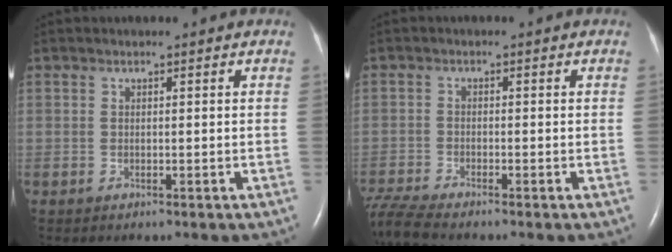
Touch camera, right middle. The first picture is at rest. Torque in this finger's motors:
{"motor_torque": [0.38, -0.38, 0.01, 0.03]}